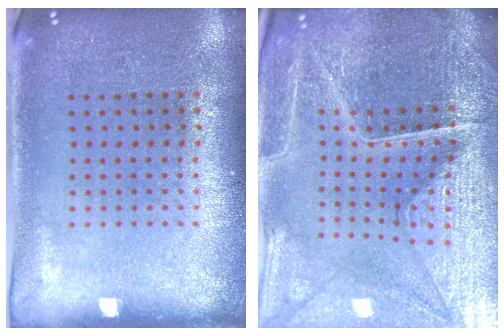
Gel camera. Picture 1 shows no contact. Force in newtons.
{"total": 5.1, "press": 4.9, "slide": 1.4}